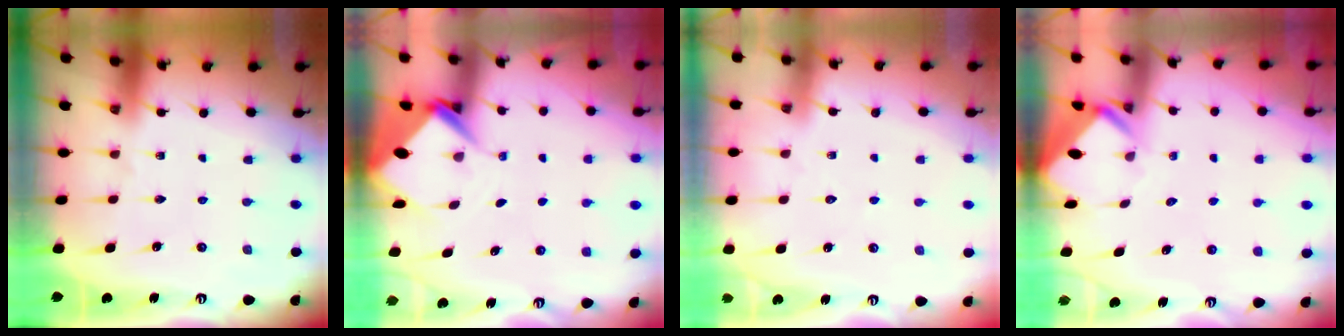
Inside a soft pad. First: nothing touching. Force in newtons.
{"total": 5.5, "press": 5.4, "slide": 0.5}
{"total": 2.5, "press": 2.4, "slide": 0.4}
{"total": 2.6, "press": 2.6, "slide": 0.1}